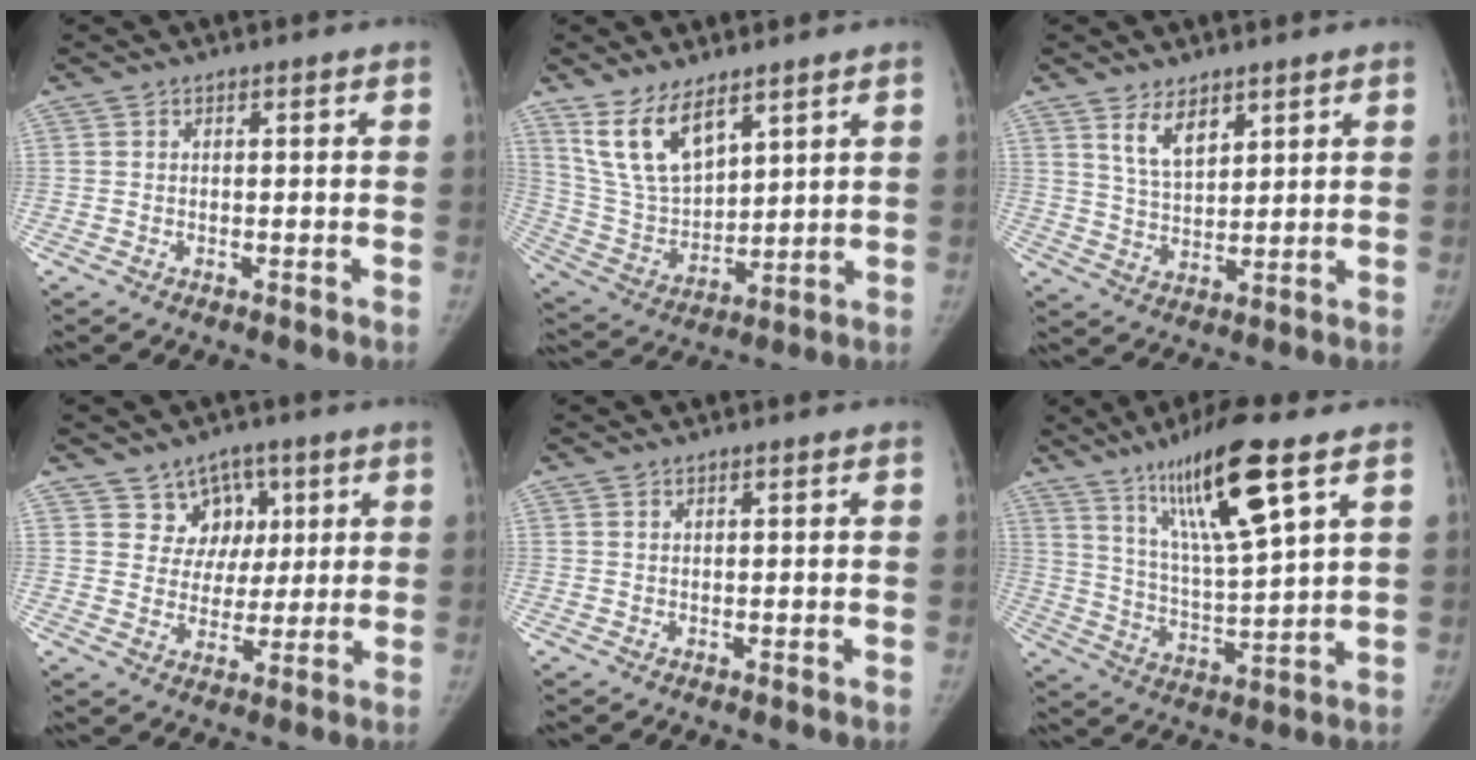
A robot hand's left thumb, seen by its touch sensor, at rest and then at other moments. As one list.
[{"total": 12.7, "force": [8.1, 5.8, 7.9], "torque": [-0.131, -0.038, 0.178]}, {"total": 6.6, "force": [4.1, 3.2, 4.1], "torque": [-0.057, -0.031, 0.083]}, {"total": 7.9, "force": [4.0, 6.6, 1.6], "torque": [0.020, -0.017, 0.068]}, {"total": 0.0}, {"total": 16.8, "force": [9.5, 2.4, 13.6], "torque": [-0.237, -0.046, 0.179]}]